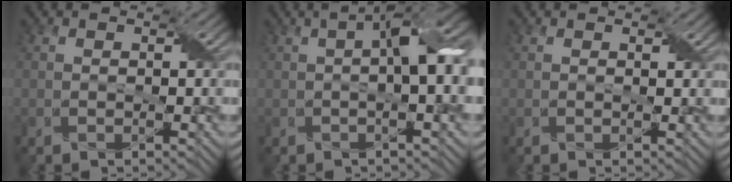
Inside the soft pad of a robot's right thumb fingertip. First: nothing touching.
{"total": 7.3, "force": [0.8, 1.9, 7.0], "torque": [-0.117, 0.016, 0.007]}
{"total": 0.6, "force": [0.4, 0.3, 0.4], "torque": [-0.005, 0.001, 0.007]}